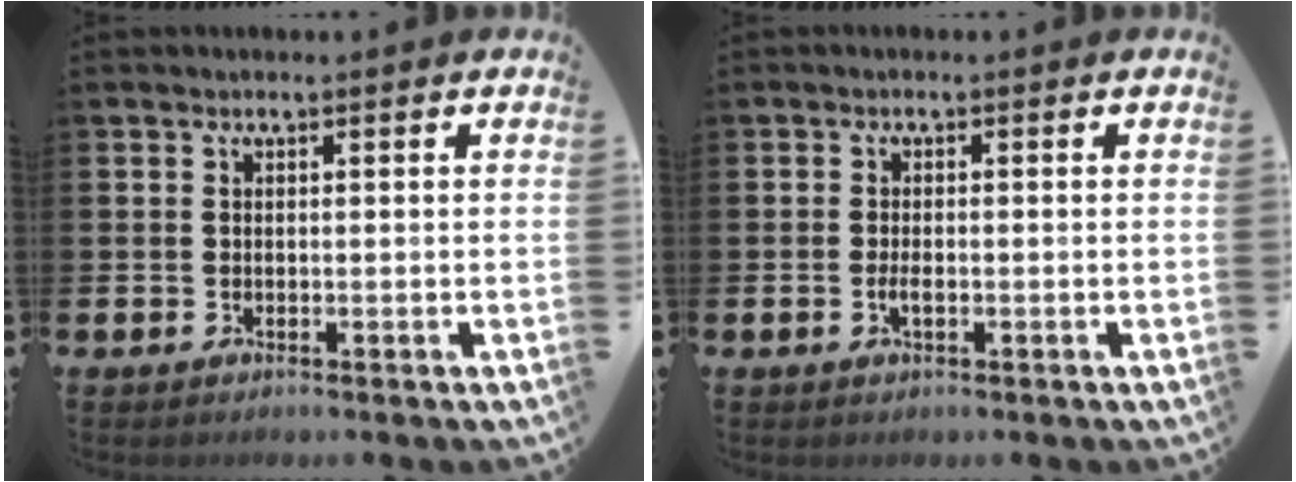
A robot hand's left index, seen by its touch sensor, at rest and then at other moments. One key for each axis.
{"total": 1.6, "fx": -0.4, "fy": 0.6, "fz": 1.4, "tx": -0.032, "ty": 0.003, "tz": -0.007}